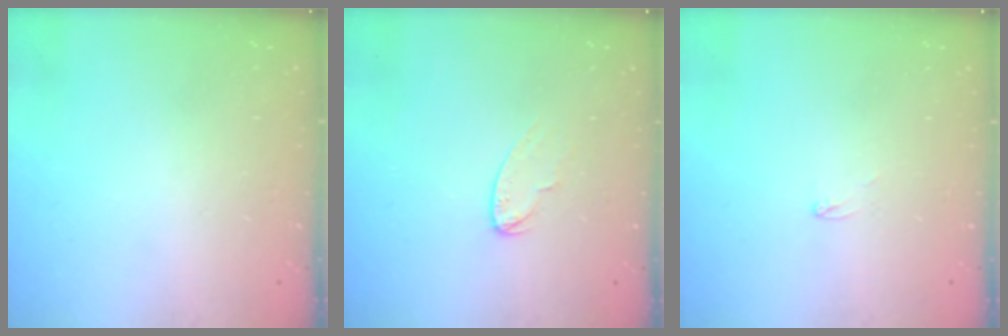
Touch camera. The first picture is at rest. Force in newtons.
{"total": 5.1, "press": 5.1, "slide": 0.4}
{"total": 2.6, "press": 2.6, "slide": 0.2}